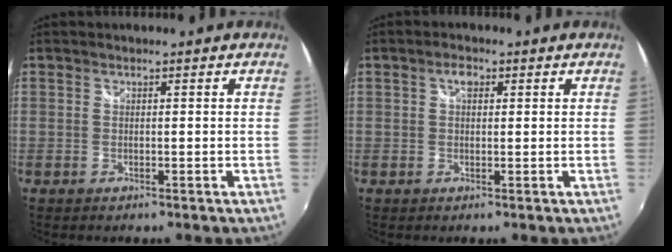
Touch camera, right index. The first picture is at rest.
{"total": 2.1, "force": [0.8, 1.2, 1.5], "torque": [-0.025, 0.008, 0.011]}